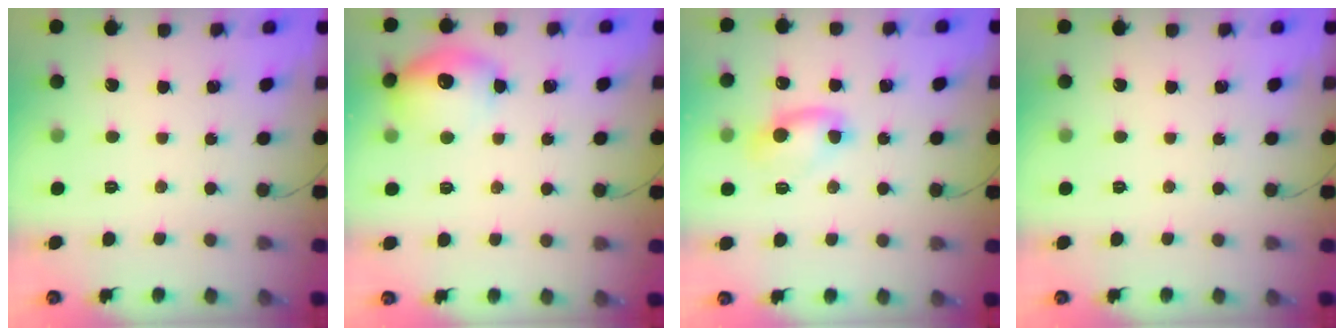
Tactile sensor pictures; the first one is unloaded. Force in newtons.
{"total": 13.7, "press": 13.7, "slide": 0.9}
{"total": 5.9, "press": 5.7, "slide": 1.4}
{"total": 0.0}